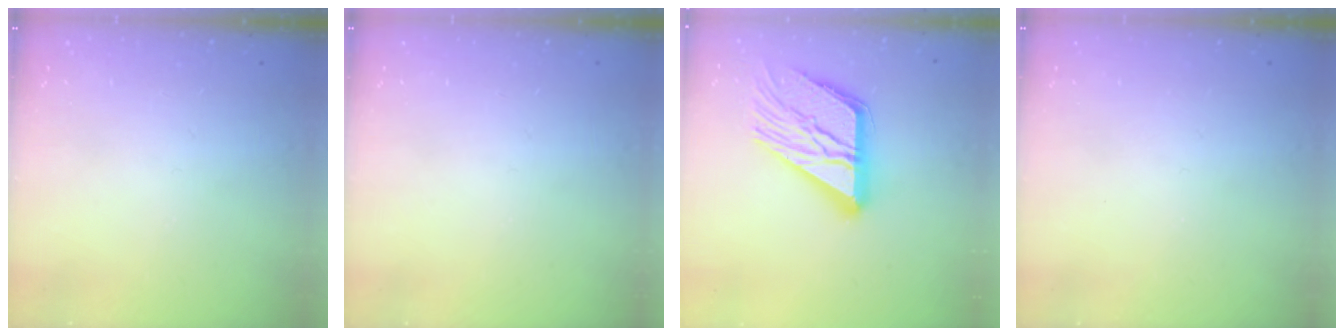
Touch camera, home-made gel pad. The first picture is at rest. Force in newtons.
{"total": 0.0}
{"total": 18.9, "press": 18.8, "slide": 1.9}
{"total": 0.0}